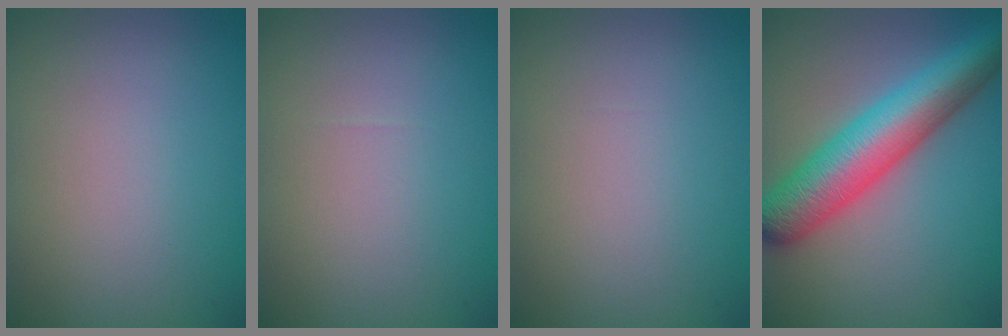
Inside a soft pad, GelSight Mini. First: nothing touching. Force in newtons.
{"total": 0.0}
{"total": 0.0}
{"total": 9.0, "press": 9.0, "slide": 0.1}